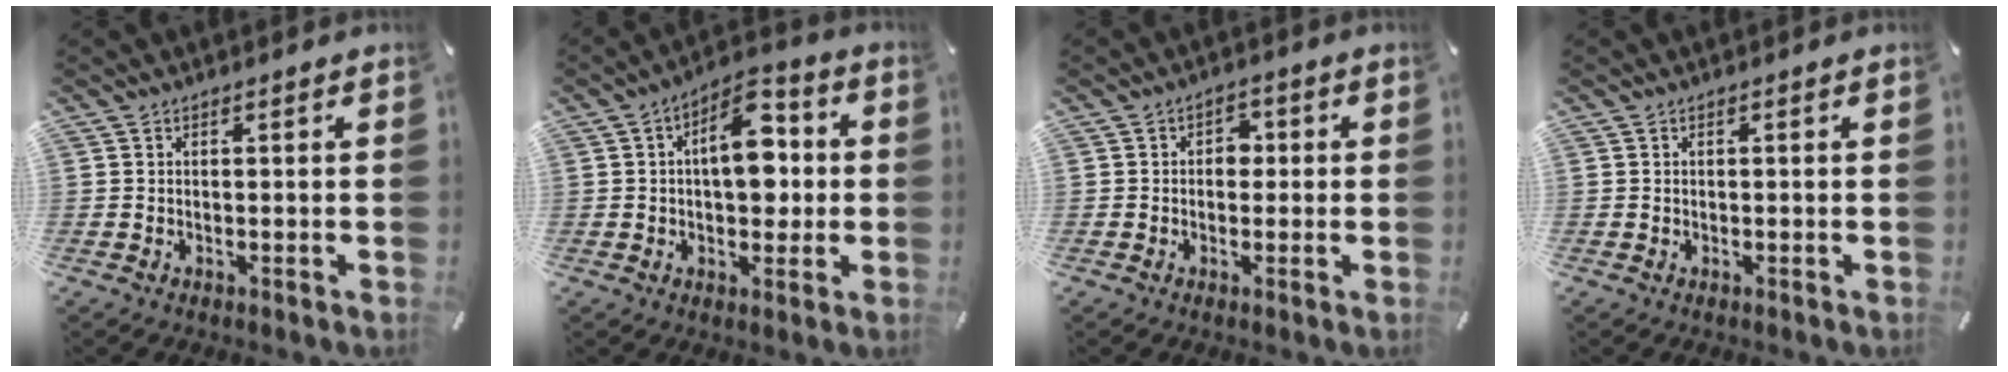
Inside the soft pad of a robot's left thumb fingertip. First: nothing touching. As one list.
[{"total": 12.0, "force": [1.0, 7.1, 9.6], "torque": [-0.133, -0.003, 0.016]}, {"total": 3.4, "force": [-0.3, 2.6, 2.1], "torque": [-0.019, 0.002, -0.016]}, {"total": 0.0}]